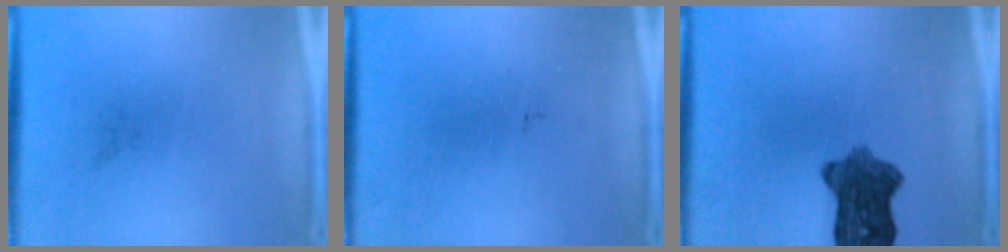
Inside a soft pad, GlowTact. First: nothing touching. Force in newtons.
{"total": 0.0}
{"total": 8.1}